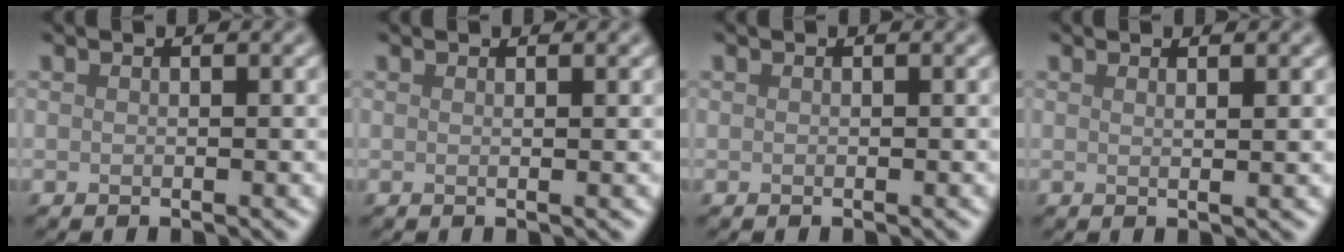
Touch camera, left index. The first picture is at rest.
{"total": 1.3, "force": [0.5, 0.5, 1.1], "torque": [-0.007, 0.002, -0.002]}
{"total": 0.0}
{"total": 2.0, "force": [1.0, 0.7, 1.6], "torque": [-0.019, 0.003, 0.000]}